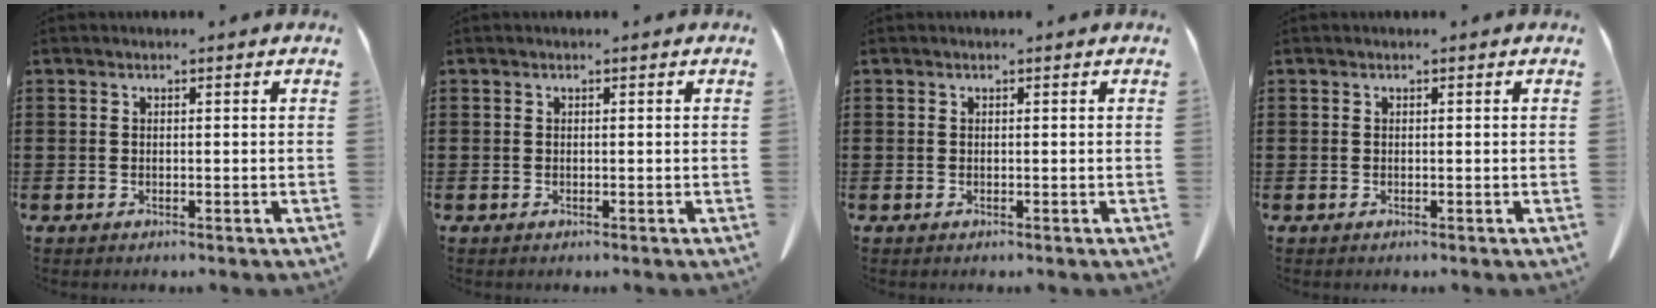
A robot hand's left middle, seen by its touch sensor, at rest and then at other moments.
{"total": 0.0}
{"total": 0.0}
{"total": 0.0}